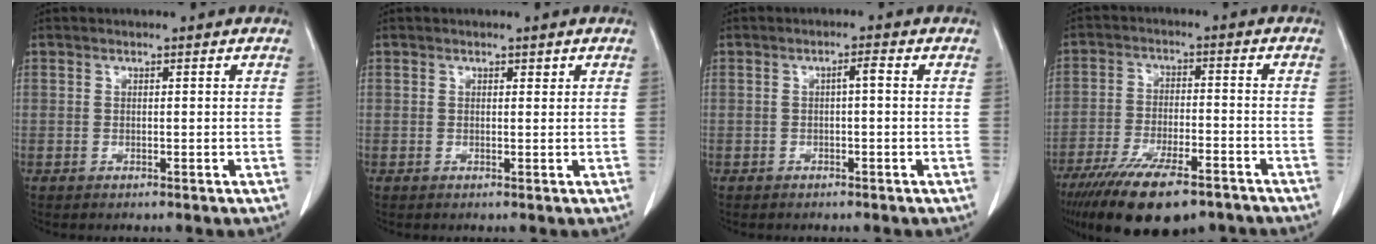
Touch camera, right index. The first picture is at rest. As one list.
[{"total": 0.6, "force": [0.4, 0.3, 0.3], "torque": [-0.003, -0.002, 0.004]}, {"total": 1.6, "force": [0.1, 0.2, 1.6], "torque": [-0.025, 0.005, 0.001]}, {"total": 16.2, "force": [-12.0, 4.3, 10.1], "torque": [-0.171, -0.025, -0.191]}]